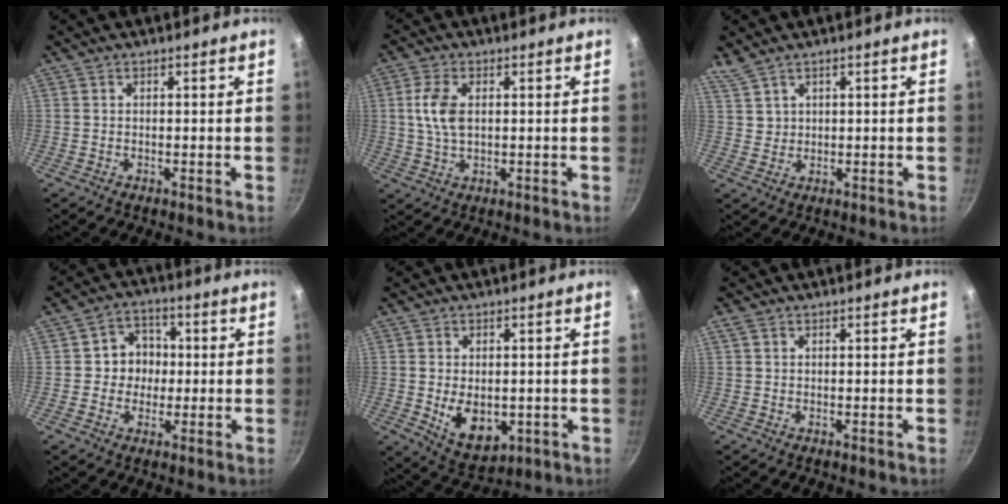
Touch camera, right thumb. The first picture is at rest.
{"total": 6.5, "force": [1.1, 3.7, 5.2], "torque": [-0.104, 0.003, 0.020]}
{"total": 3.4, "force": [2.9, 1.3, 1.3], "torque": [-0.028, -0.001, 0.068]}
{"total": 7.1, "force": [0.1, 6.6, 2.7], "torque": [0.007, 0.011, -0.009]}
{"total": 8.8, "force": [-0.9, 5.9, 6.5], "torque": [-0.086, -0.012, 0.008]}
{"total": 1.1, "force": [0.6, 0.6, 0.8], "torque": [-0.019, 0.004, 0.014]}